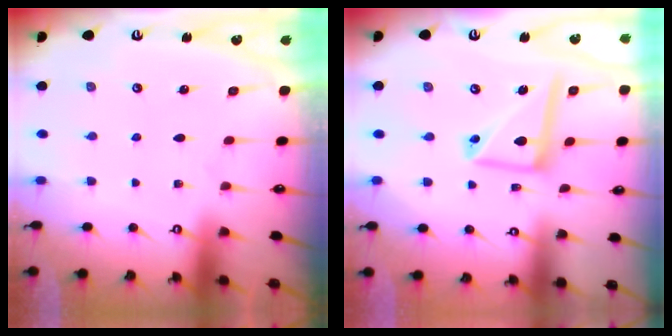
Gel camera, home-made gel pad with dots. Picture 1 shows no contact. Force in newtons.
{"total": 12.4, "press": 12.4, "slide": 1.3}